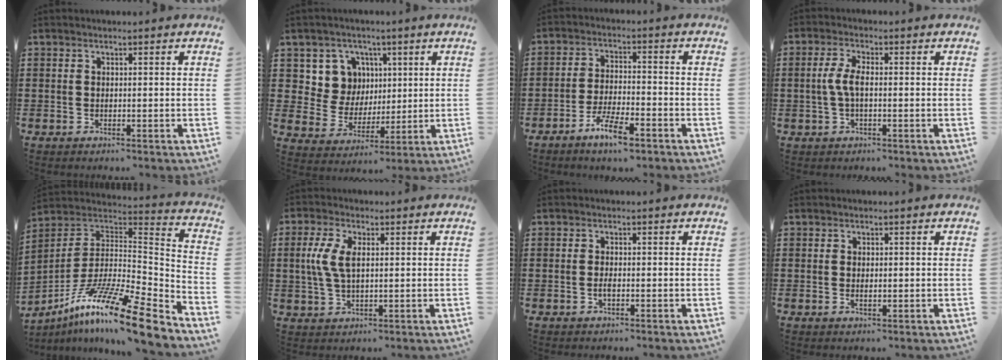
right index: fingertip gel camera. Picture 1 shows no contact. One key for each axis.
{"total": 8.4, "fx": 2.9, "fy": 7.7, "fz": 1.8, "tx": -0.062, "ty": -0.002, "tz": 0.057}
{"total": 6.2, "fx": -4.3, "fy": 1.3, "fz": 4.3, "tx": -0.095, "ty": -0.002, "tz": -0.083}
{"total": 4.0, "fx": -0.4, "fy": 1.4, "fz": 3.7, "tx": -0.090, "ty": -0.003, "tz": -0.015}
{"total": 16.8, "fx": -11.6, "fy": 1.7, "fz": 12.0, "tx": -0.220, "ty": 0.022, "tz": -0.209}
{"total": 5.7, "fx": 0.8, "fy": 2.7, "fz": 5.0, "tx": -0.125, "ty": 0.003, "tz": 0.007}
{"total": 1.4, "fx": -0.3, "fy": 0.5, "fz": 1.3, "tx": -0.024, "ty": -0.001, "tz": -0.006}
{"total": 1.1, "fx": -0.1, "fy": 0.5, "fz": 1.0, "tx": -0.018, "ty": 0.005, "tz": -0.003}